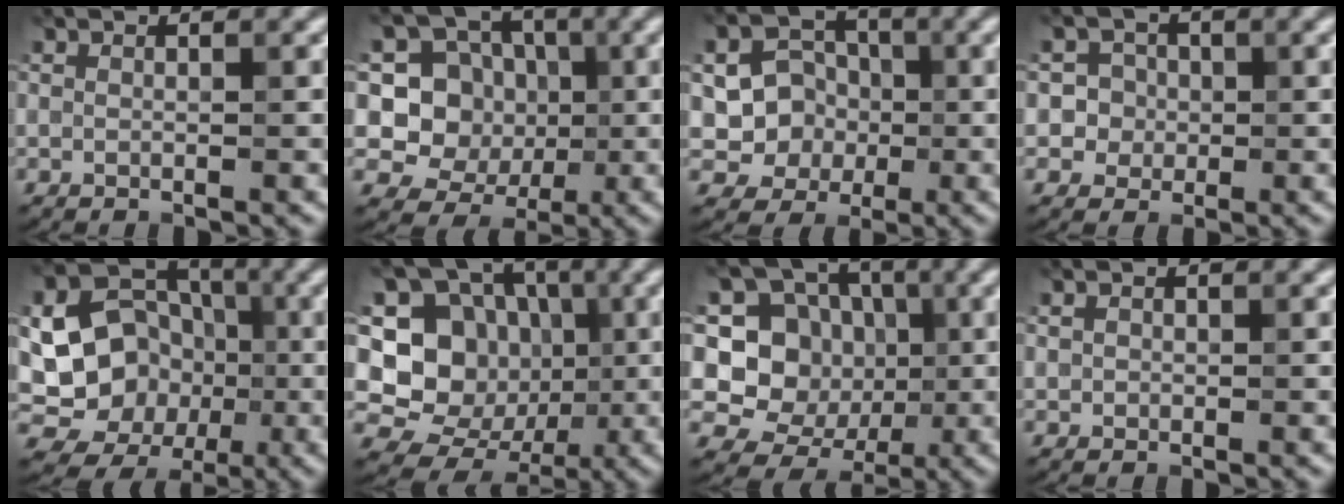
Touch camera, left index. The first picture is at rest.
{"total": 7.4, "force": [0.7, 6.7, 3.0], "torque": [-0.052, -0.001, -0.010]}
{"total": 5.6, "force": [-0.6, 5.1, 2.2], "torque": [-0.024, 0.003, -0.028]}
{"total": 3.4, "force": [-0.1, 3.3, 0.7], "torque": [0.004, 0.019, -0.007]}
{"total": 15.7, "force": [-2.2, 13.9, 7.0], "torque": [-0.148, -0.003, -0.032]}
{"total": 15.8, "force": [0.1, 14.2, 7.0], "torque": [-0.176, 0.050, -0.004]}
{"total": 10.7, "force": [0.1, 9.7, 4.5], "torque": [-0.096, 0.027, -0.022]}
{"total": 0.6, "force": [0.0, 0.6, 0.1], "torque": [0.001, -0.002, -0.001]}